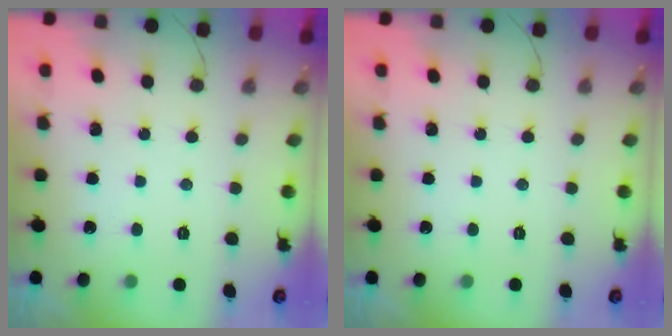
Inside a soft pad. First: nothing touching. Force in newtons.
{"total": 0.0}